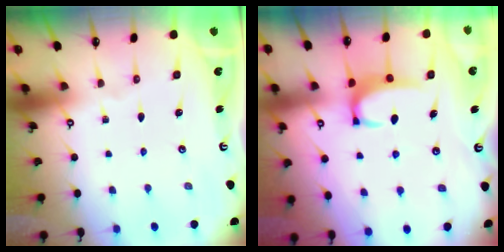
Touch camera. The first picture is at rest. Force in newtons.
{"total": 3.6, "press": 3.6, "slide": 0.3}